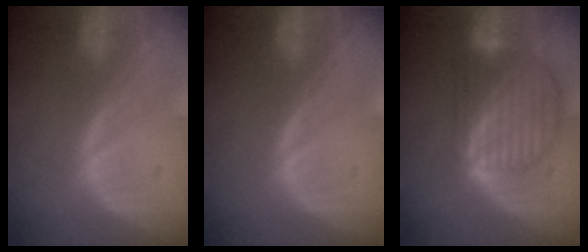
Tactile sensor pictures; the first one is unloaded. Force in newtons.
{"total": 0.0}
{"total": 9.9, "press": 8.4, "slide": 5.2}